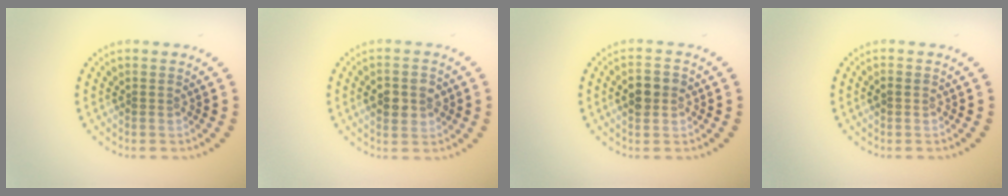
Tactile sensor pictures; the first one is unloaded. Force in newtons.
{"total": 3.7, "press": 3.7, "slide": 0.2}
{"total": 2.9, "press": 2.9, "slide": 0.2}
{"total": 0.8, "press": 0.8, "slide": 0.1}